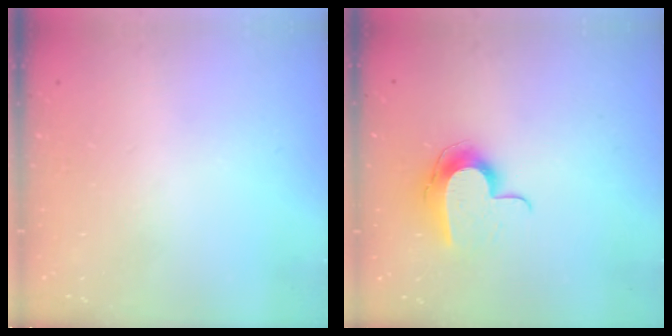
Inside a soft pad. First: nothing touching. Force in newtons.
{"total": 10.9, "press": 10.9, "slide": 0.7}